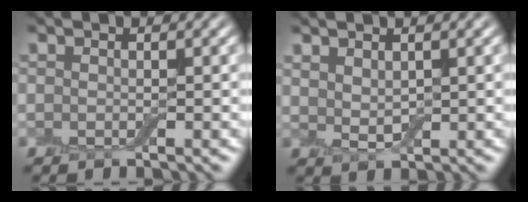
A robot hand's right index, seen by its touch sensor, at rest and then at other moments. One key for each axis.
{"total": 2.0, "fx": 1.2, "fy": 0.8, "fz": 1.4, "tx": -0.030, "ty": -0.002, "tz": 0.026}